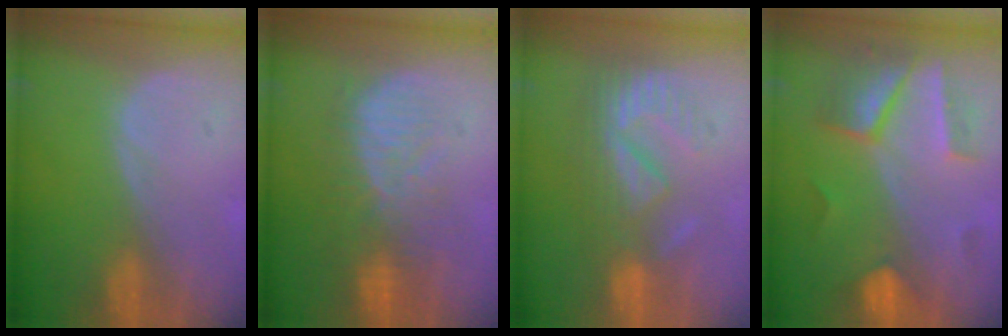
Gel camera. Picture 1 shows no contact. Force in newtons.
{"total": 10.1, "press": 8.8, "slide": 5.0}
{"total": 9.1, "press": 8.0, "slide": 4.3}
{"total": 7.4, "press": 7.2, "slide": 1.4}